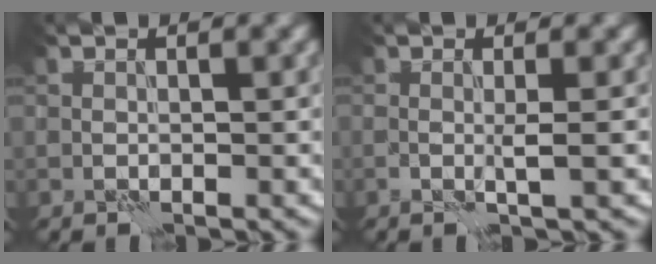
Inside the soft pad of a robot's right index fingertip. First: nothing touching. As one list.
[{"total": 1.3, "force": [0.0, -0.4, 1.2], "torque": [-0.024, 0.000, -0.001]}]